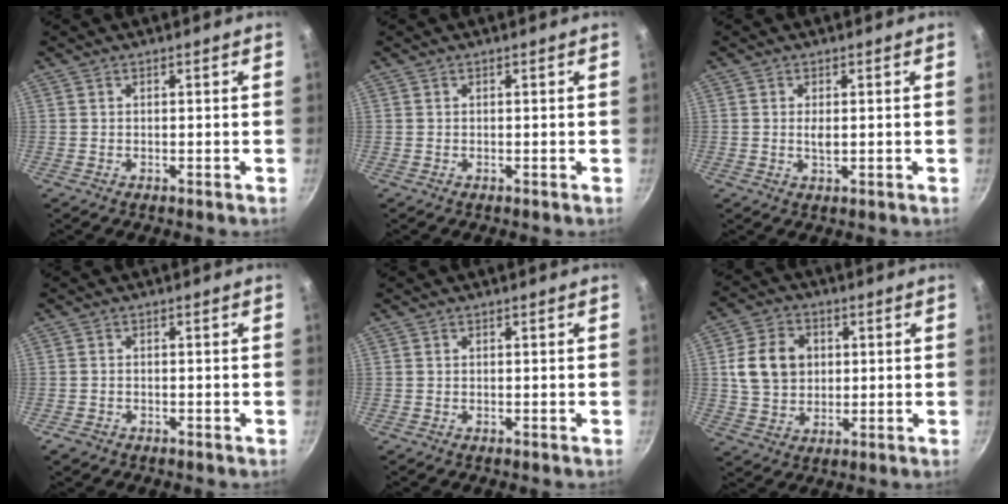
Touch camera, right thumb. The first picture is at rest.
{"total": 0.0}
{"total": 1.7, "force": [0.2, 0.7, 1.5], "torque": [-0.027, -0.002, 0.004]}
{"total": 1.5, "force": [-0.9, 1.0, 0.5], "torque": [-0.017, 0.007, -0.015]}
{"total": 0.0}
{"total": 10.7, "force": [1.9, 8.6, 6.2], "torque": [-0.089, 0.005, 0.030]}